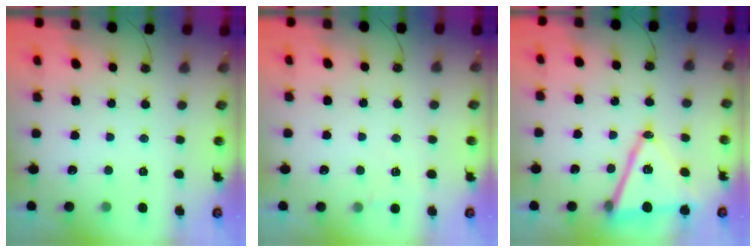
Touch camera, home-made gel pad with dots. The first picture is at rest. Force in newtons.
{"total": 4.1, "press": 3.0, "slide": 2.8}
{"total": 15.7, "press": 15.2, "slide": 3.7}